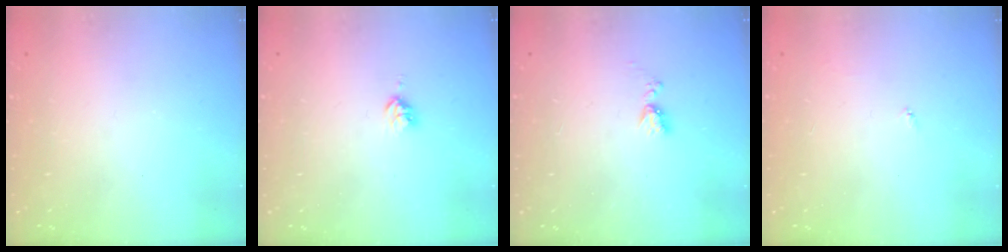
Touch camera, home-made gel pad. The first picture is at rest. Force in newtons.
{"total": 3.4, "press": 3.4, "slide": 0.5}
{"total": 5.8, "press": 5.8, "slide": 0.7}
{"total": 3.6, "press": 3.6, "slide": 0.3}